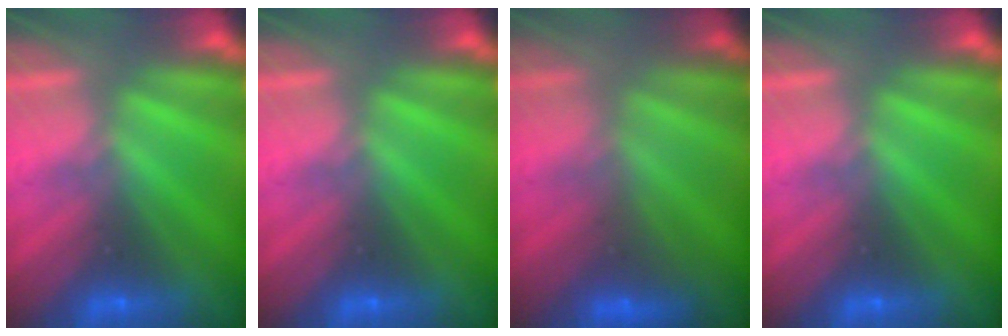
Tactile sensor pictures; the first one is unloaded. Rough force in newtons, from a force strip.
{"total": 0.0}
{"total": 2.8}
{"total": 0.0}